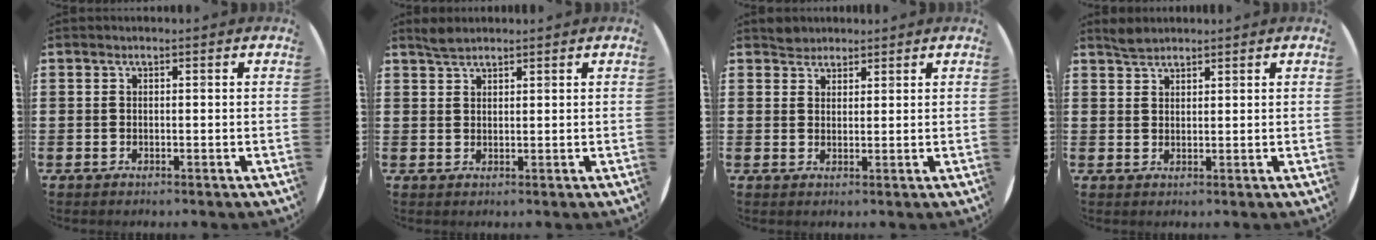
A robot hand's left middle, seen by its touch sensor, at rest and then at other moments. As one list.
[{"total": 1.8, "force": [1.7, 0.4, 0.5], "torque": [-0.013, 0.003, 0.032]}, {"total": 2.1, "force": [2.0, 0.7, -0.3], "torque": [0.010, 0.001, 0.038]}, {"total": 1.9, "force": [1.8, 0.5, 0.3], "torque": [-0.008, 0.003, 0.035]}]